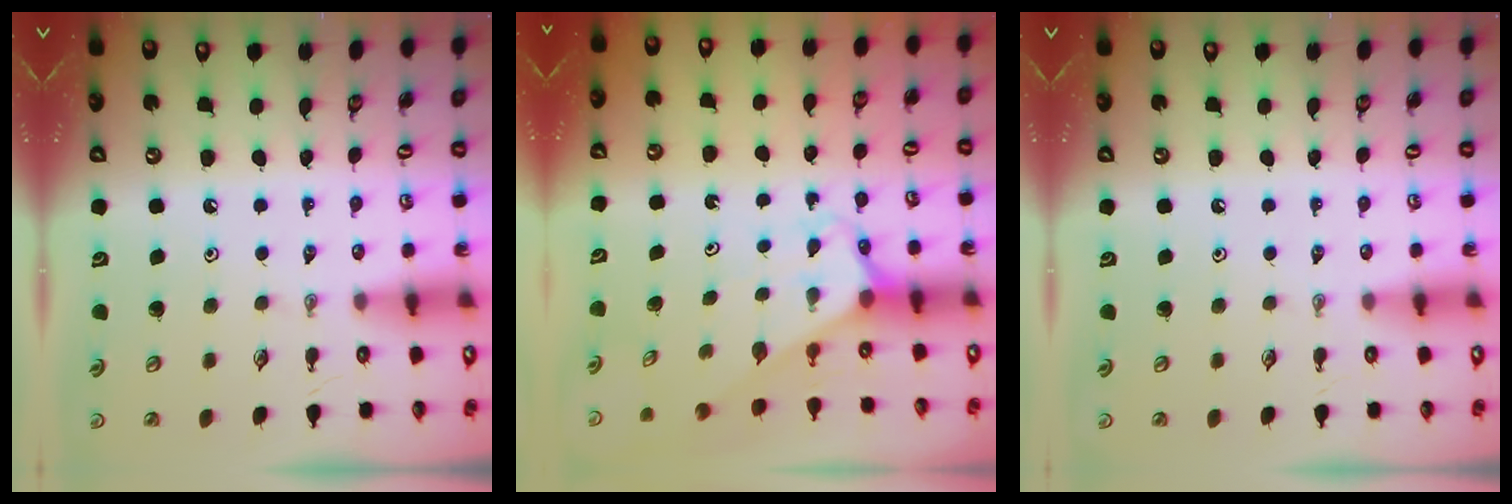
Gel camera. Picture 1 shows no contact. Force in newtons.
{"total": 2.5, "press": 2.5, "slide": 0.2}
{"total": 0.0}